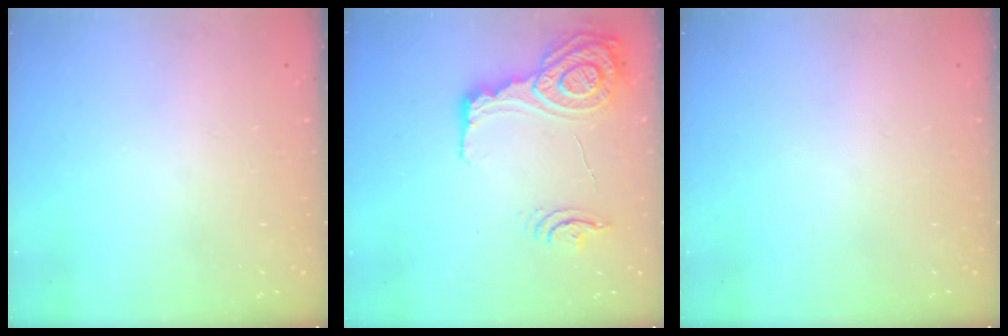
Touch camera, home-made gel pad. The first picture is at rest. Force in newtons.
{"total": 16.0, "press": 15.9, "slide": 1.2}
{"total": 0.0}